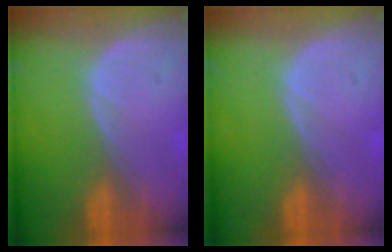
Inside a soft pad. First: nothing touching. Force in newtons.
{"total": 0.0}